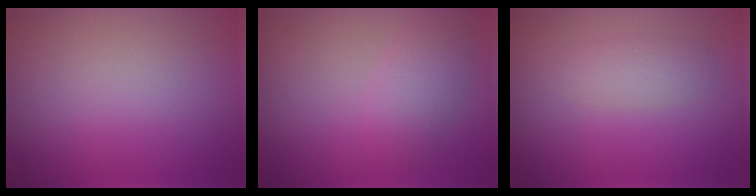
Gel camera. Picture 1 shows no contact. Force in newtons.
{"total": 2.9, "press": 2.9, "slide": 0.2}
{"total": 1.9, "press": 1.9, "slide": 0.1}